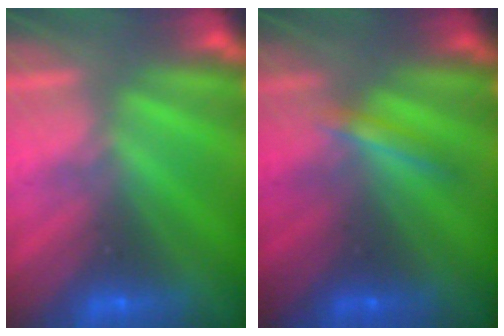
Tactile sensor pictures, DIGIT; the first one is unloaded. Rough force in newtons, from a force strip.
{"total": 1.7}